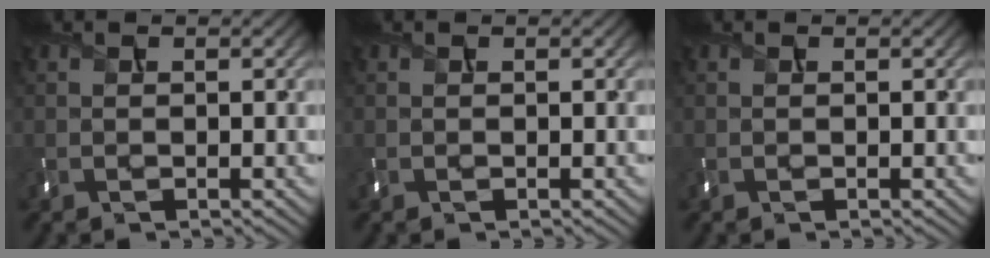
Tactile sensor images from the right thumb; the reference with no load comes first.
{"total": 0.0}
{"total": 0.0}